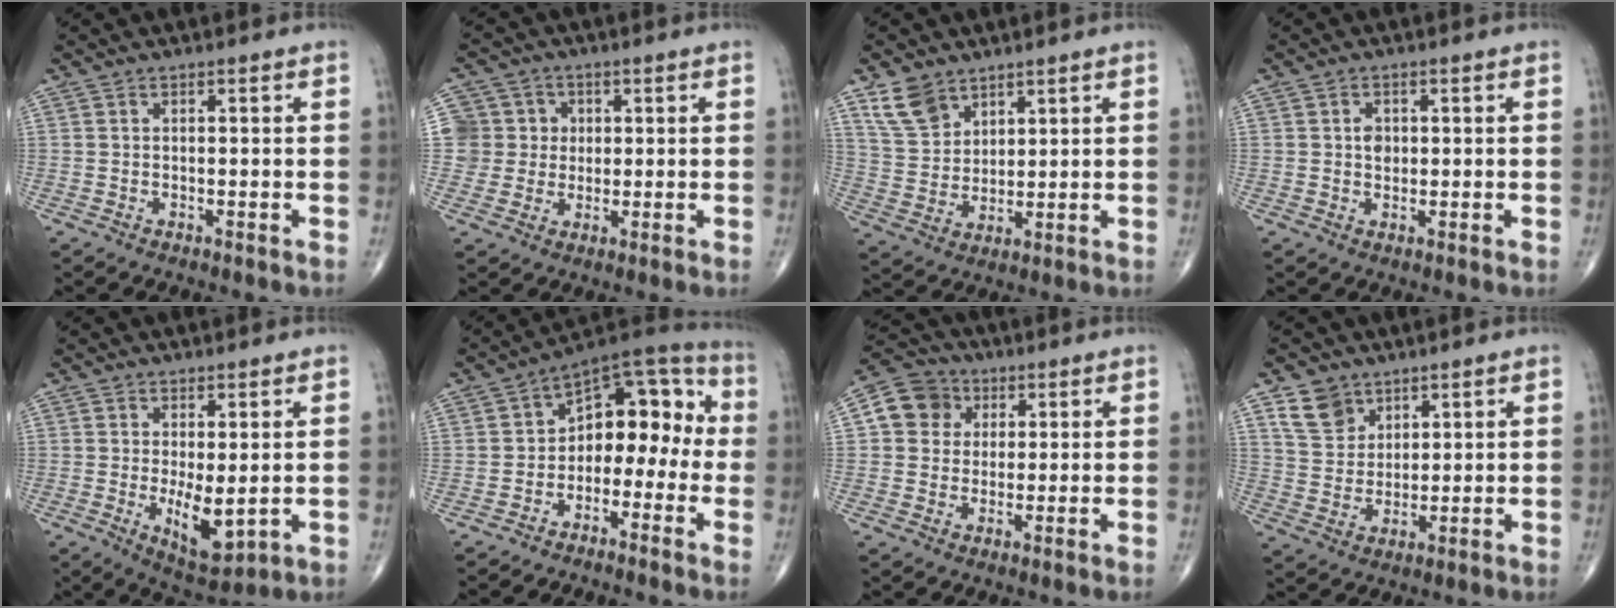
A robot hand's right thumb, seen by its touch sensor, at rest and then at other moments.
{"total": 7.3, "force": [1.0, 7.2, 0.6], "torque": [0.028, 0.014, 0.012]}
{"total": 7.8, "force": [5.3, 4.9, 3.0], "torque": [-0.042, -0.024, 0.113]}
{"total": 2.2, "force": [0.3, 1.7, 1.3], "torque": [-0.011, 0.001, 0.004]}
{"total": 6.5, "force": [-0.4, 2.6, 5.9], "torque": [-0.084, -0.019, 0.005]}
{"total": 13.1, "force": [-1.9, 8.5, 9.8], "torque": [-0.091, 0.058, -0.045]}
{"total": 8.5, "force": [2.1, 7.7, 2.9], "torque": [-0.032, 0.005, 0.027]}
{"total": 7.0, "force": [4.4, 5.0, 2.2], "torque": [-0.020, -0.024, 0.092]}